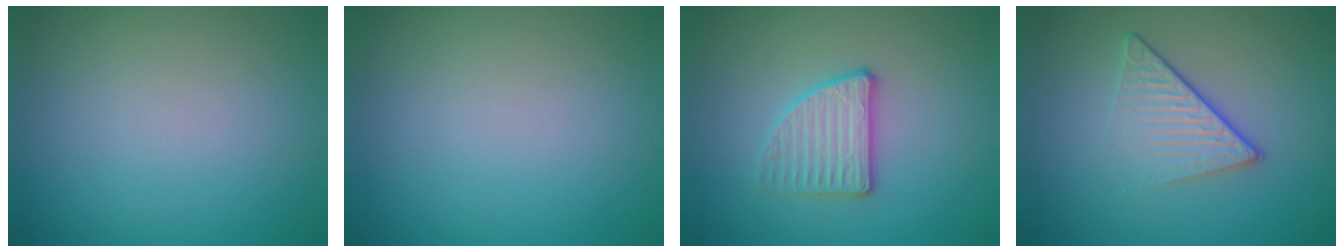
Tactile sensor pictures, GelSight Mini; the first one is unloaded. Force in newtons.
{"total": 0.0}
{"total": 2.8, "press": 2.7, "slide": 0.7}
{"total": 4.3, "press": 2.7, "slide": 3.4}